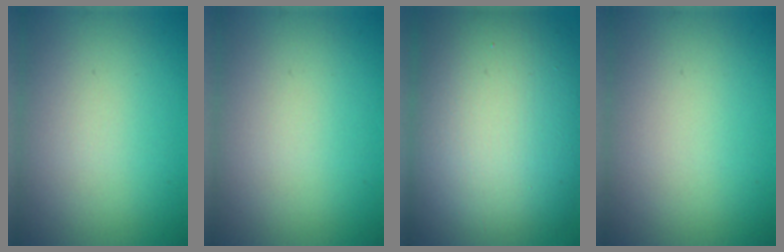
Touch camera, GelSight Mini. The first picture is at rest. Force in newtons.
{"total": 0.0}
{"total": 16.7, "press": 16.6, "slide": 1.1}
{"total": 0.0}